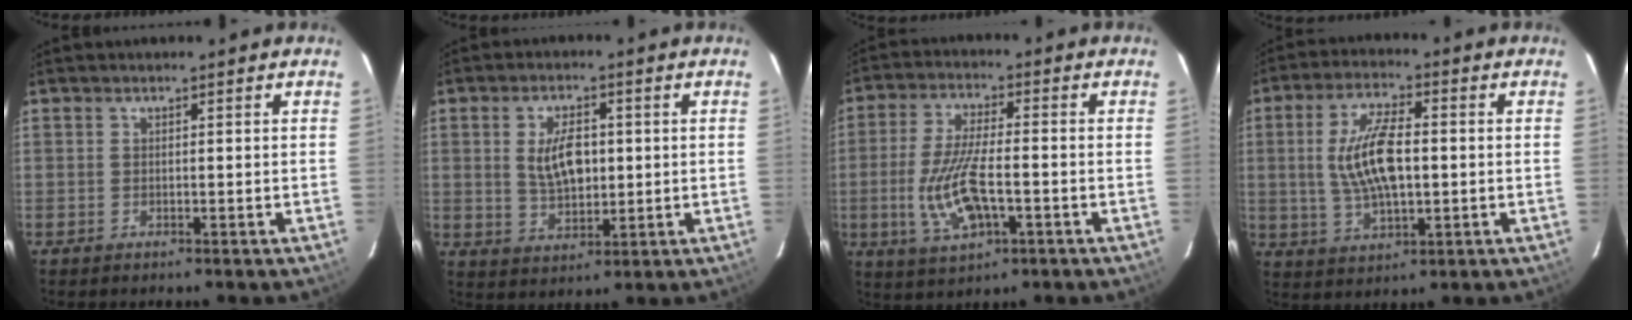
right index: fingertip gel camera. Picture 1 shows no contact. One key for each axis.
{"total": 7.8, "fx": 1.0, "fy": 4.2, "fz": 6.4, "tx": -0.120, "ty": 0.004, "tz": 0.025}
{"total": 11.3, "fx": -3.0, "fy": 3.9, "fz": 10.2, "tx": -0.213, "ty": -0.009, "tz": -0.052}
{"total": 11.4, "fx": 0.3, "fy": 4.6, "fz": 10.4, "tx": -0.206, "ty": 0.005, "tz": 0.010}